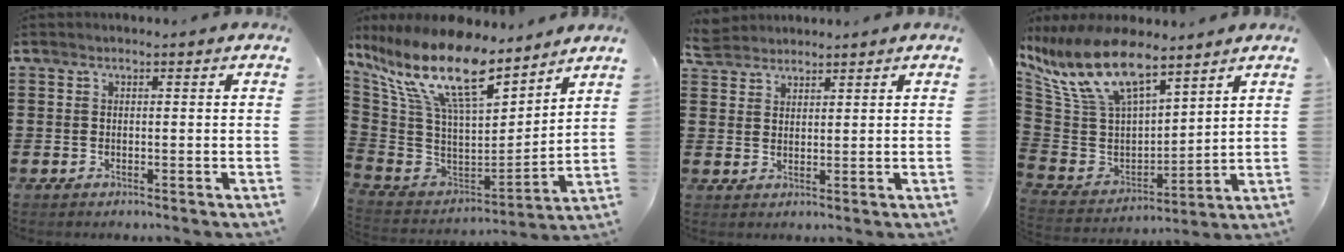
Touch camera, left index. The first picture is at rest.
{"total": 17.7, "force": [10.7, 5.4, 13.0], "torque": [-0.300, -0.066, 0.177]}
{"total": 3.0, "force": [2.9, 0.8, 0.1], "torque": [-0.013, -0.002, 0.056]}
{"total": 12.9, "force": [8.6, 4.8, 8.4], "torque": [-0.214, -0.047, 0.149]}